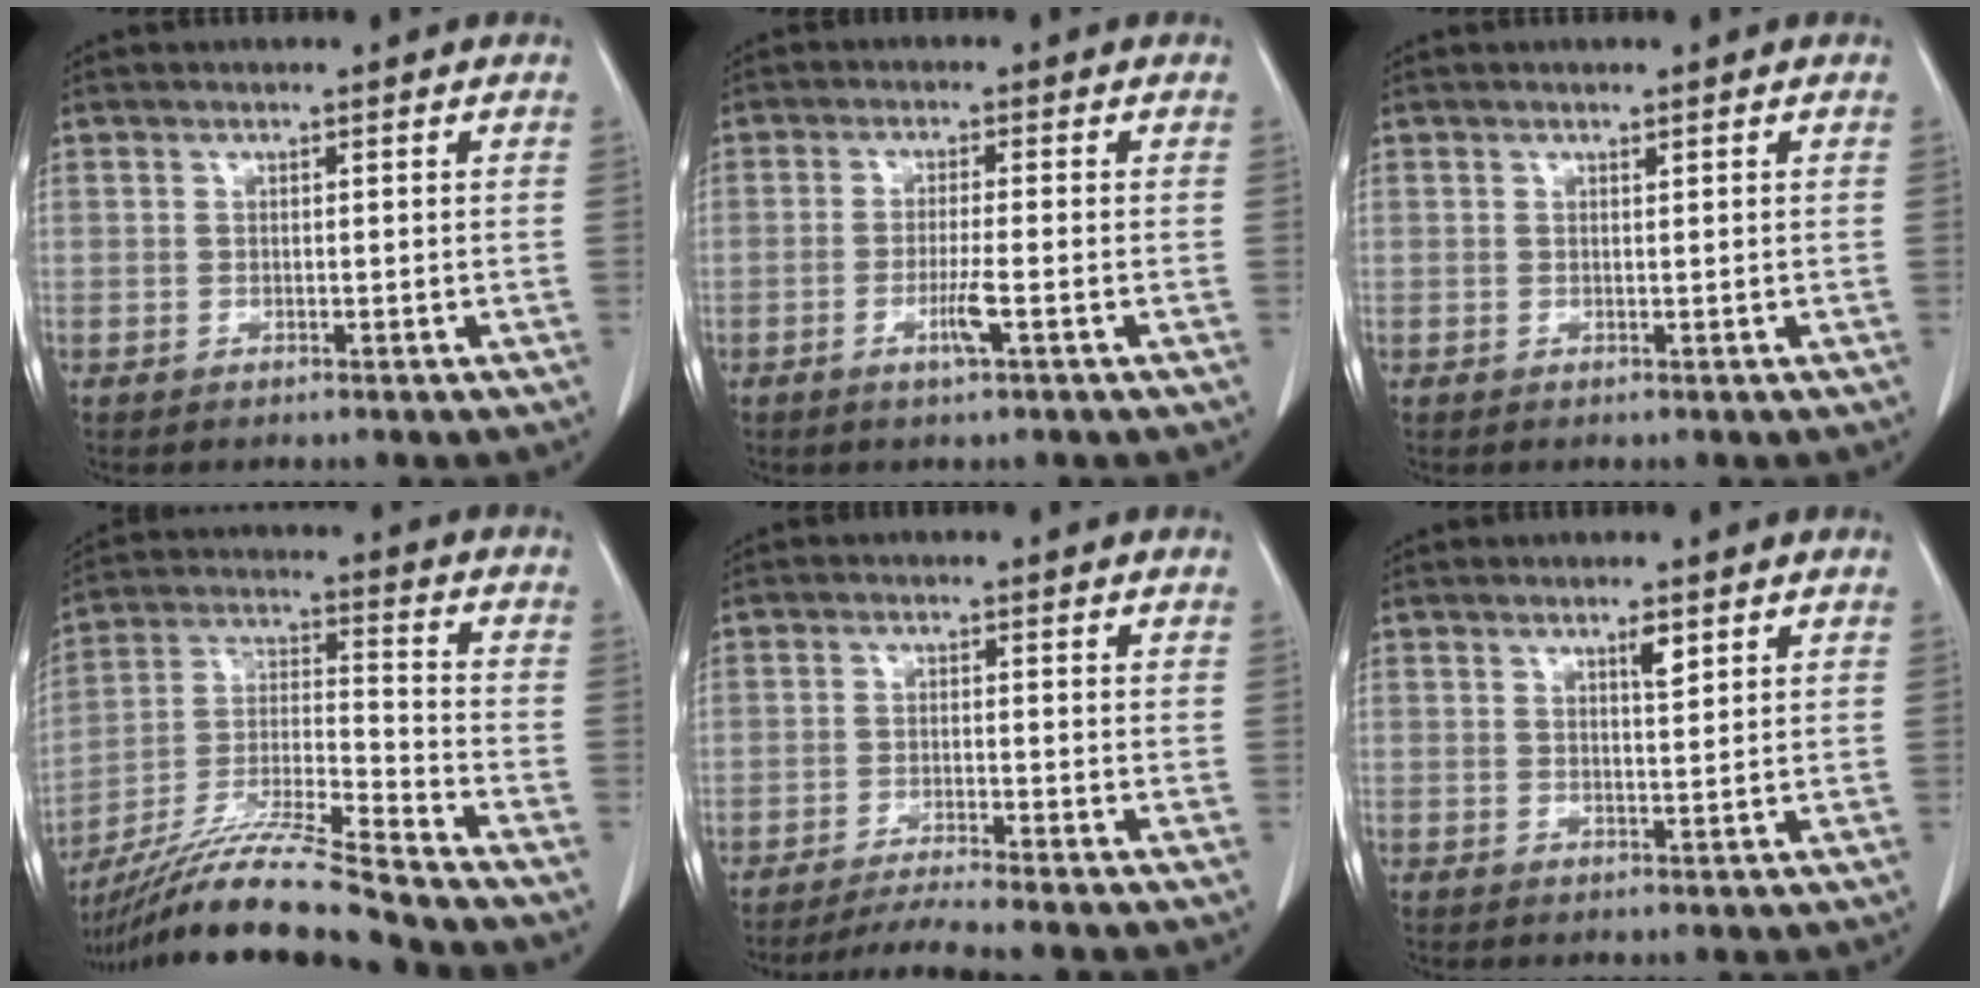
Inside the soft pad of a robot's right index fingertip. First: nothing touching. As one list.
[{"total": 3.5, "force": [-1.4, -0.2, 3.2], "torque": [-0.063, -0.006, -0.026]}, {"total": 0.0}, {"total": 17.4, "force": [-15.3, -1.1, 8.2], "torque": [-0.165, -0.016, -0.278]}, {"total": 5.6, "force": [-4.9, -1.7, 2.0], "torque": [-0.033, -0.018, -0.083]}, {"total": 2.1, "force": [1.3, 0.4, 1.7], "torque": [-0.030, -0.003, 0.021]}]